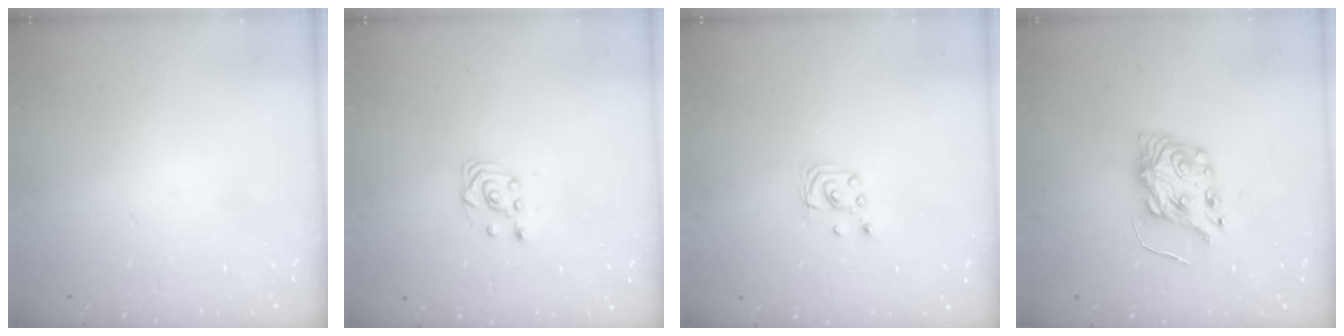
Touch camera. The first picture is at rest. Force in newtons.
{"total": 3.8, "press": 3.8, "slide": 0.3}
{"total": 2.0, "press": 2.0, "slide": 0.2}
{"total": 7.1, "press": 7.0, "slide": 0.7}